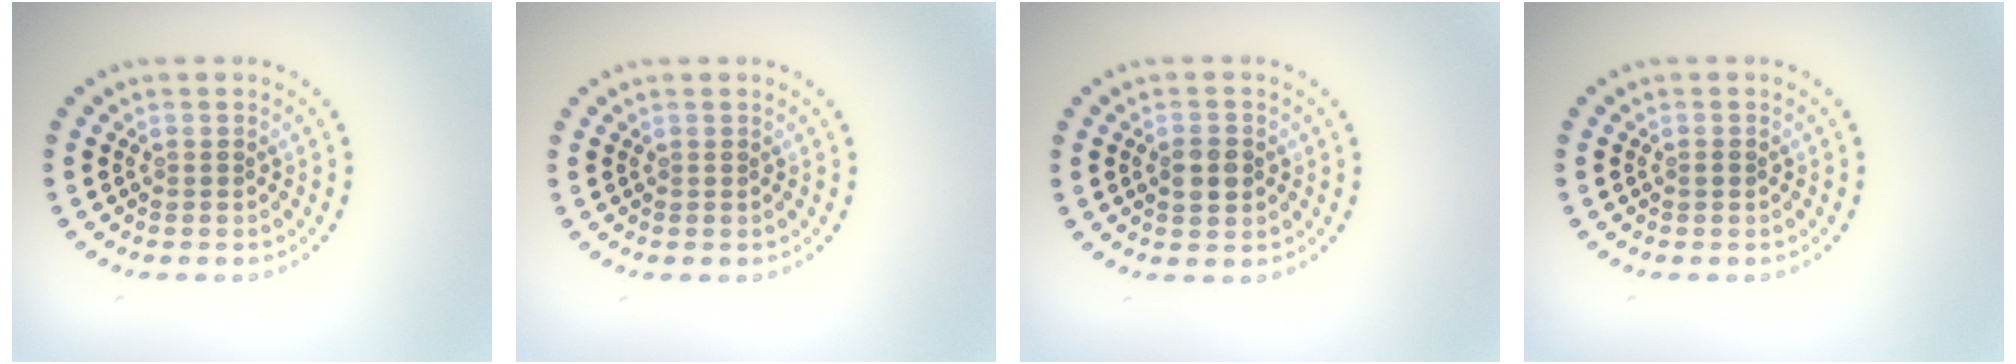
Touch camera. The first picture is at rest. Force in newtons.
{"total": 0.0}
{"total": 2.6, "press": 2.6, "slide": 0.2}
{"total": 0.5, "press": 0.5, "slide": 0.1}